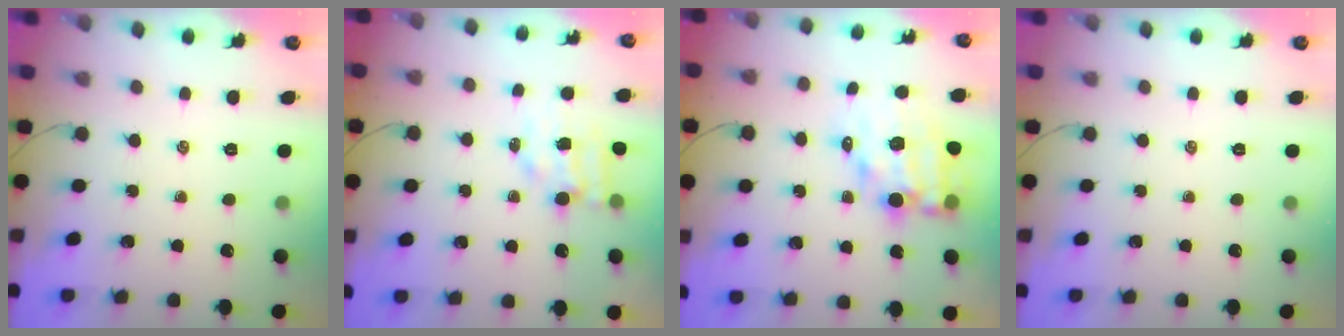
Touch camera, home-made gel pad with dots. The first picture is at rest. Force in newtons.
{"total": 5.4, "press": 5.4, "slide": 0.5}
{"total": 12.5, "press": 11.9, "slide": 3.6}
{"total": 0.0}